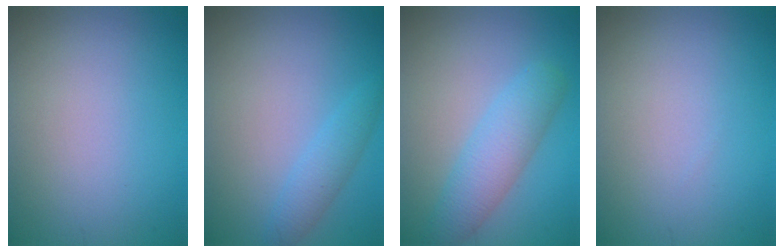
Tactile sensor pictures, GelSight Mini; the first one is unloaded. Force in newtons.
{"total": 2.2, "press": 2.2, "slide": 0.0}
{"total": 4.2, "press": 4.2, "slide": 0.1}
{"total": 0.0}